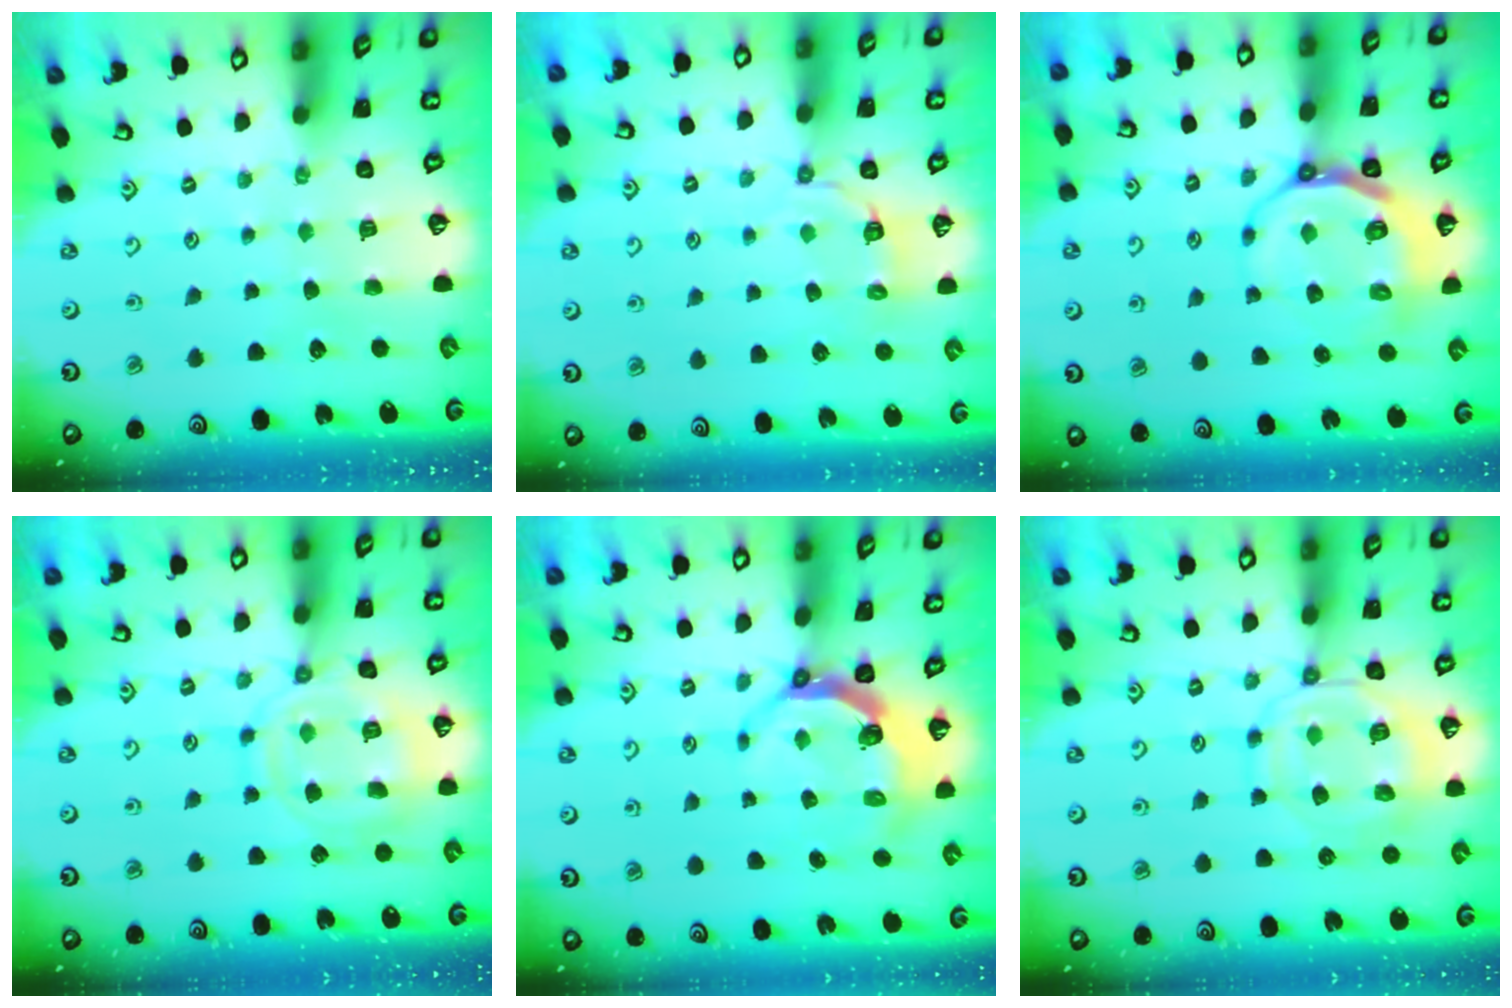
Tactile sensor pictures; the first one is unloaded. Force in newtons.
{"total": 4.0, "press": 3.5, "slide": 1.9}
{"total": 9.6, "press": 9.0, "slide": 3.3}
{"total": 11.9, "press": 11.9, "slide": 0.7}
{"total": 4.9, "press": 3.8, "slide": 3.1}
{"total": 10.2, "press": 10.1, "slide": 1.3}